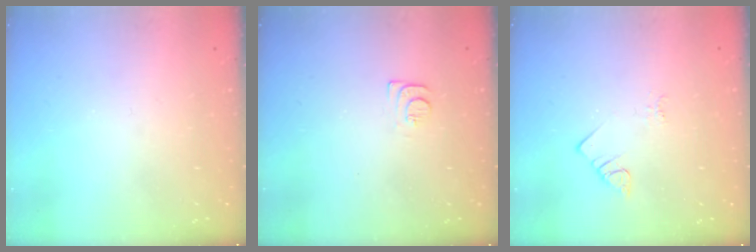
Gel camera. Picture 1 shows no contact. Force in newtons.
{"total": 6.7, "press": 6.7, "slide": 0.6}
{"total": 2.3, "press": 2.3, "slide": 0.4}